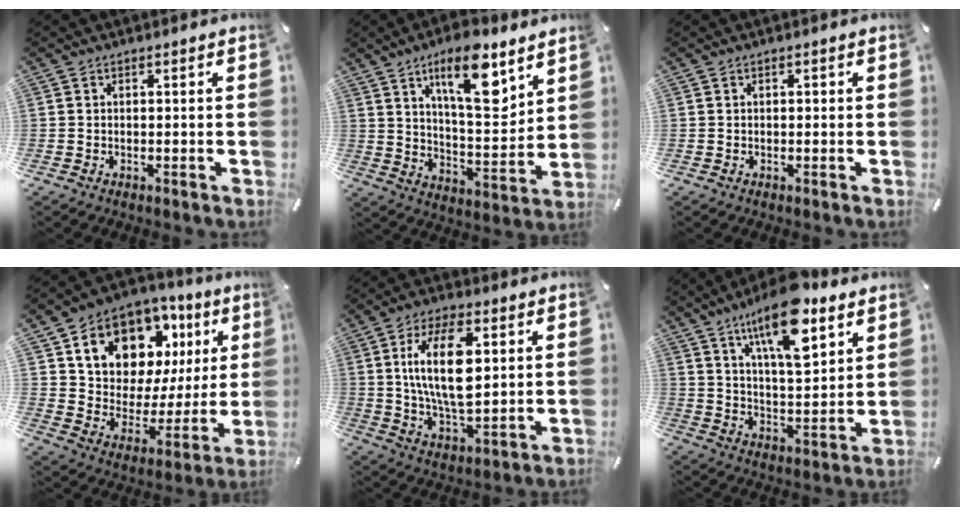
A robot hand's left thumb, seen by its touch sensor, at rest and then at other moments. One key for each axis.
{"total": 16.2, "fx": 9.5, "fy": 5.6, "fz": 11.8, "tx": -0.190, "ty": -0.045, "tz": 0.155}
{"total": 0.5, "fx": 0.1, "fy": 0.5, "fz": 0.3, "tx": -0.005, "ty": 0.002, "tz": 0.000}
{"total": 14.5, "fx": 9.1, "fy": 9.7, "fz": 5.8, "tx": -0.096, "ty": -0.070, "tz": 0.161}
{"total": 15.4, "fx": 3.9, "fy": 7.3, "fz": 13.0, "tx": -0.258, "ty": -0.008, "tz": 0.060}
{"total": 16.6, "fx": 10.6, "fy": 5.8, "fz": 11.3, "tx": -0.200, "ty": -0.049, "tz": 0.174}